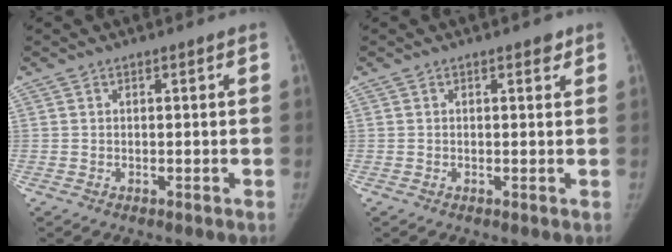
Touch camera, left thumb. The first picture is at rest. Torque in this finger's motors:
{"motor_torque": [0.91, 0.02, 0.59, -0.37, 0.08]}